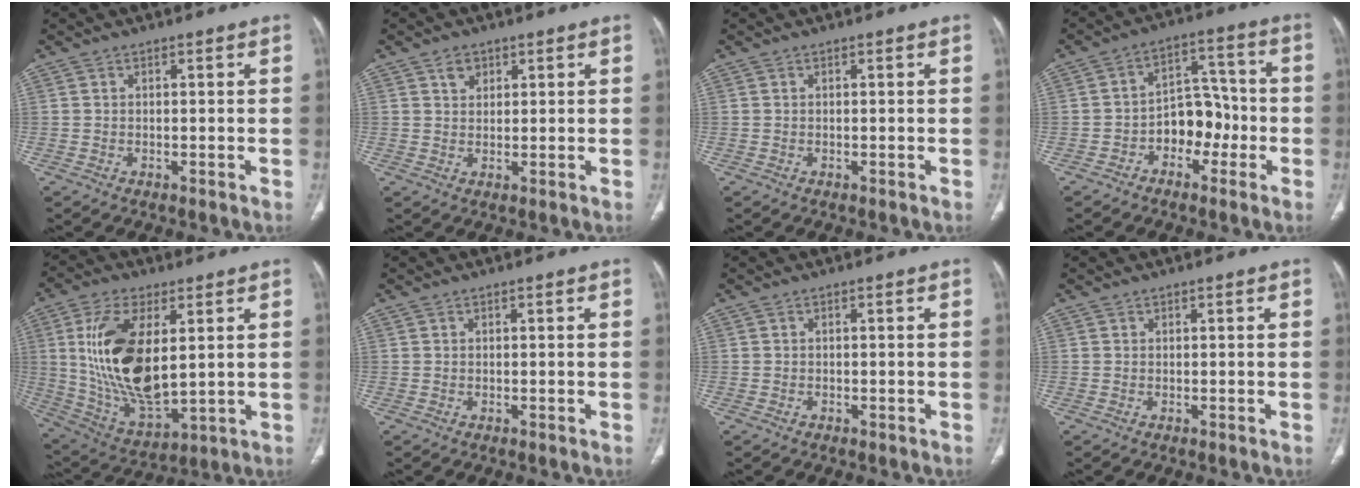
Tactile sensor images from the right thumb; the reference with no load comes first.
{"total": 2.7, "force": [1.5, 2.0, 0.9], "torque": [-0.002, -0.008, 0.024]}
{"total": 0.0}
{"total": 9.0, "force": [-3.1, 6.4, 5.5], "torque": [-0.044, 0.050, -0.056]}
{"total": 19.5, "force": [3.5, 9.3, 16.8], "torque": [-0.323, -0.022, 0.079]}
{"total": 0.0}
{"total": 0.0}
{"total": 0.0}